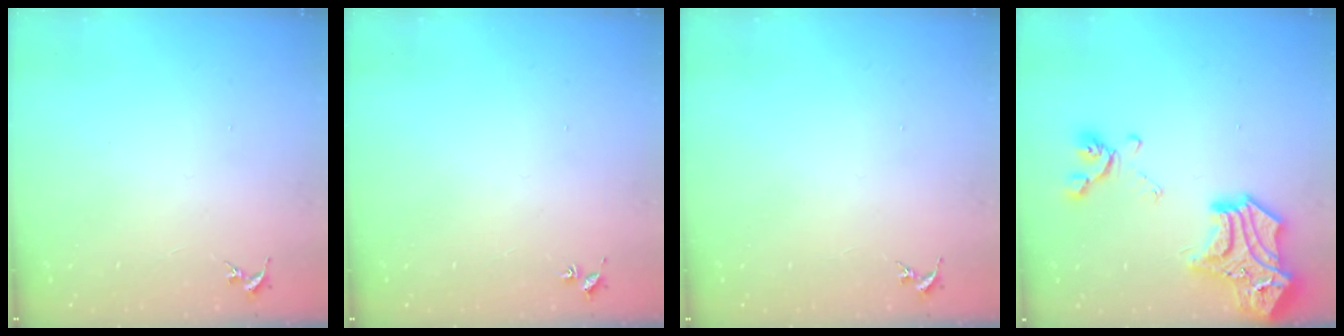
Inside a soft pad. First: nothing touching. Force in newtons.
{"total": 2.0, "press": 2.0, "slide": 0.2}
{"total": 0.0}
{"total": 23.1, "press": 23.1, "slide": 1.7}